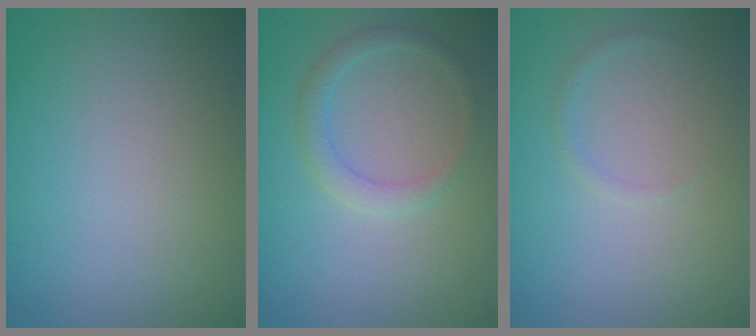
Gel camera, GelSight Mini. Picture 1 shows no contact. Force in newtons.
{"total": 1.8, "press": 1.8, "slide": 0.0}
{"total": 0.7, "press": 0.7, "slide": 0.1}